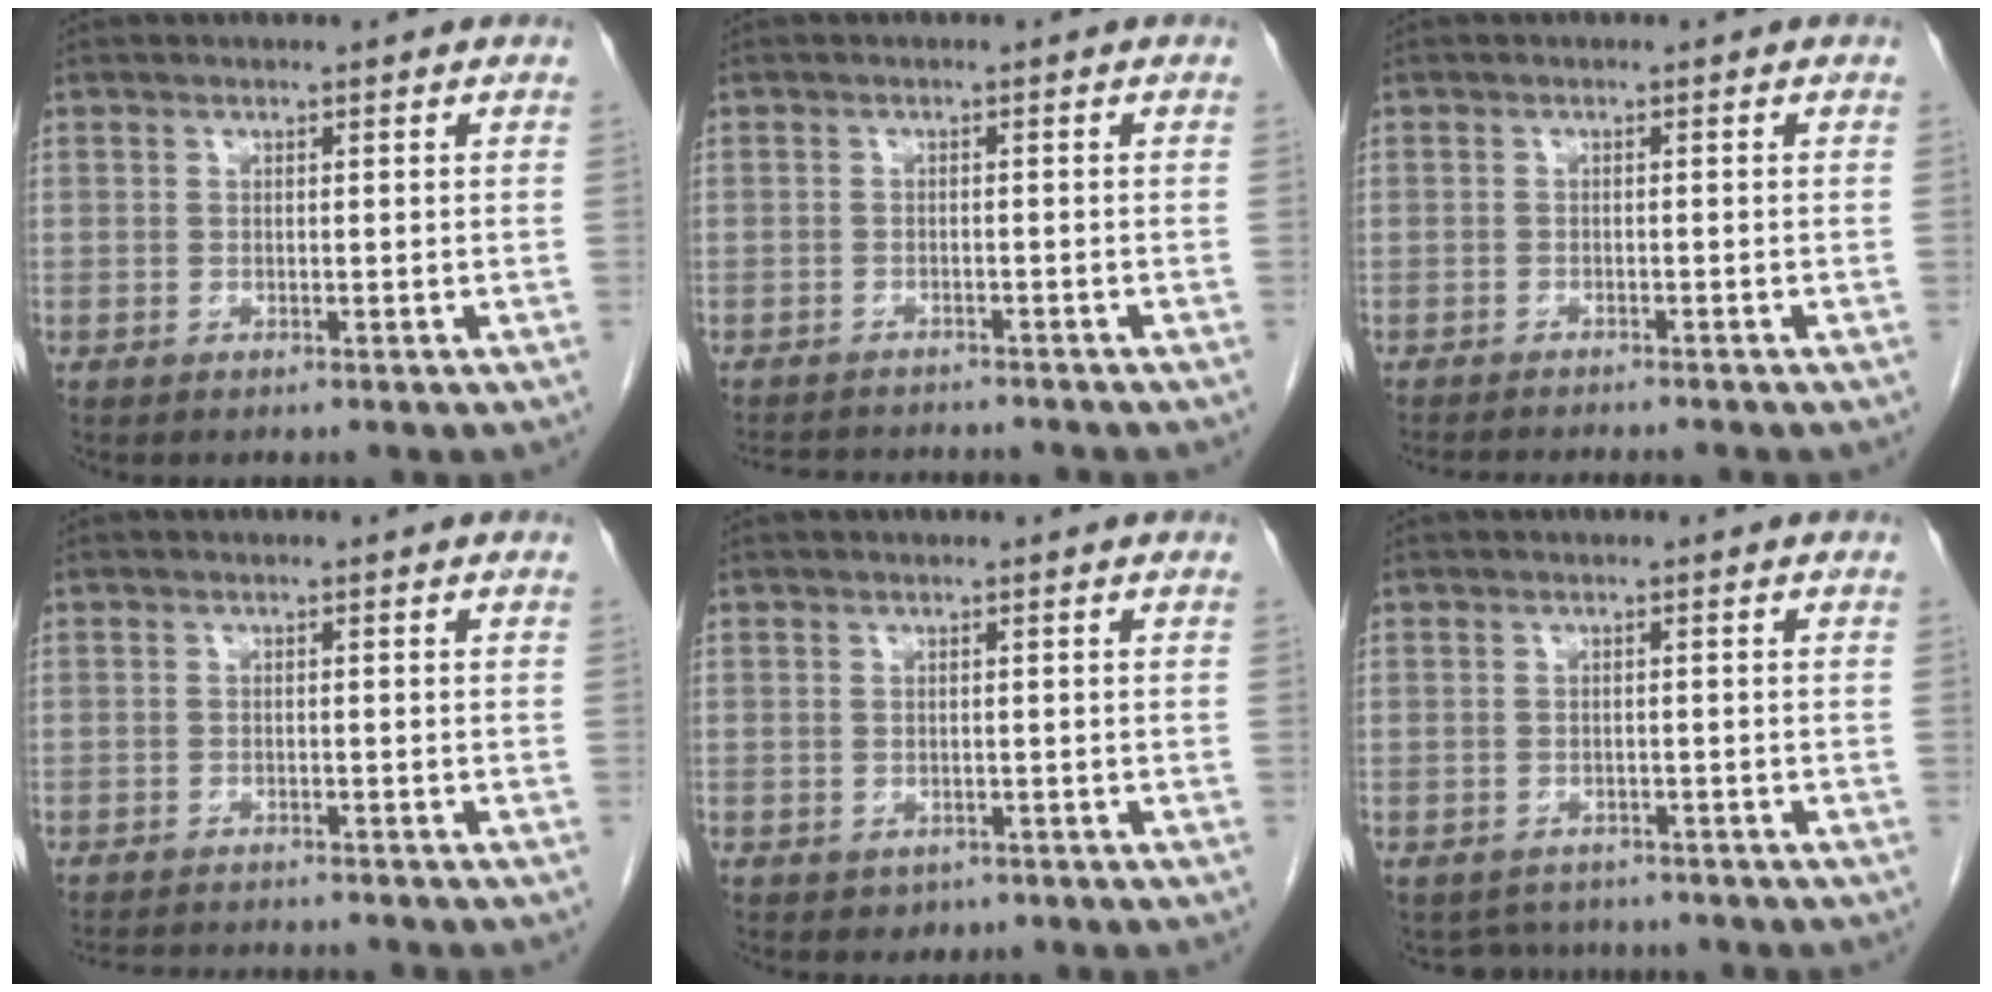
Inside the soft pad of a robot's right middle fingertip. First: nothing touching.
{"total": 8.1, "force": [-7.7, 1.5, 2.2], "torque": [-0.034, 0.000, -0.105]}
{"total": 6.2, "force": [-5.7, 0.2, 2.3], "torque": [-0.023, -0.011, -0.085]}
{"total": 7.2, "force": [-6.8, 0.8, 2.1], "torque": [-0.027, -0.004, -0.098]}
{"total": 1.4, "force": [-0.7, 1.1, 0.4], "torque": [-0.006, 0.002, -0.004]}
{"total": 4.3, "force": [-3.9, 1.8, -0.1], "torque": [0.004, 0.004, -0.054]}